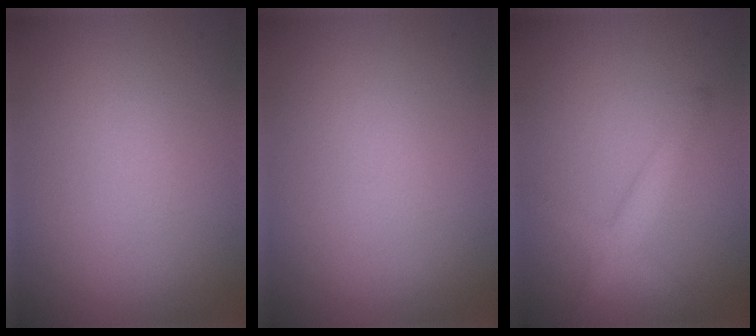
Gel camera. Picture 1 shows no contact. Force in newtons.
{"total": 0.0}
{"total": 2.7, "press": 2.7, "slide": 0.1}